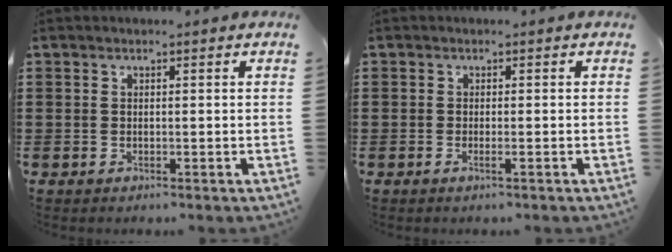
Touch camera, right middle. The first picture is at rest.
{"total": 0.9, "force": [-0.5, 0.0, 0.8], "torque": [-0.015, -0.004, -0.008]}